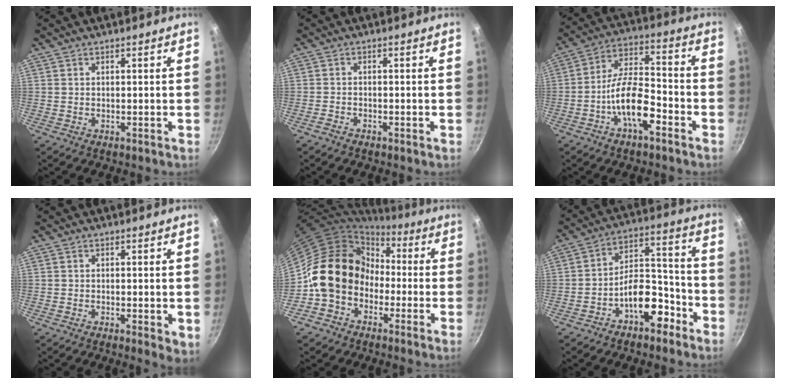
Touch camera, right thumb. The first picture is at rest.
{"total": 1.2, "force": [-1.1, 0.3, 0.4], "torque": [-0.022, 0.014, -0.025]}
{"total": 12.0, "force": [-5.4, 4.8, 9.5], "torque": [-0.158, 0.048, -0.103]}
{"total": 3.1, "force": [-0.3, 1.3, 2.9], "torque": [-0.037, -0.011, -0.004]}
{"total": 14.9, "force": [-1.4, 12.4, 8.0], "torque": [-0.090, 0.049, -0.033]}
{"total": 11.5, "force": [-6.3, 5.9, 7.5], "torque": [-0.083, 0.081, -0.096]}